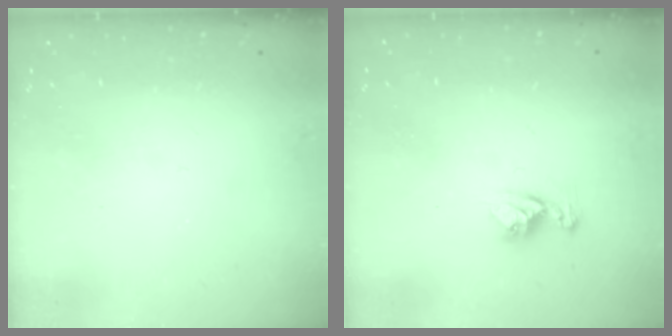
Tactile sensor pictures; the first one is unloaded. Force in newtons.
{"total": 6.9, "press": 6.9, "slide": 0.7}